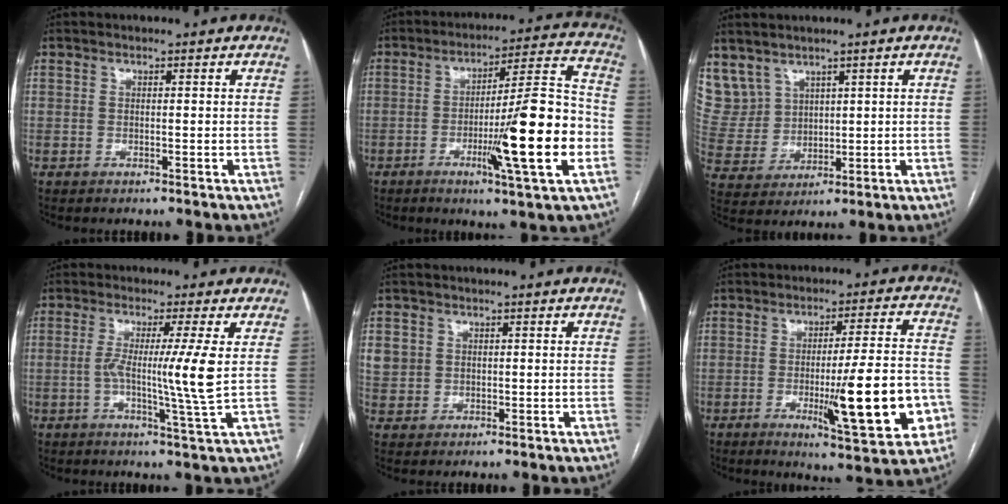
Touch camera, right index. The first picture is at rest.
{"total": 17.0, "force": [-4.8, 0.1, 16.3], "torque": [-0.251, -0.005, -0.076]}
{"total": 8.7, "force": [5.7, 6.5, 1.2], "torque": [-0.049, 0.027, 0.141]}
{"total": 7.6, "force": [-0.1, -1.8, 7.4], "torque": [-0.135, -0.014, -0.001]}
{"total": 3.7, "force": [0.9, 3.5, 1.1], "torque": [-0.027, 0.010, 0.024]}
{"total": 15.8, "force": [-4.6, 1.7, 15.1], "torque": [-0.220, -0.009, -0.058]}